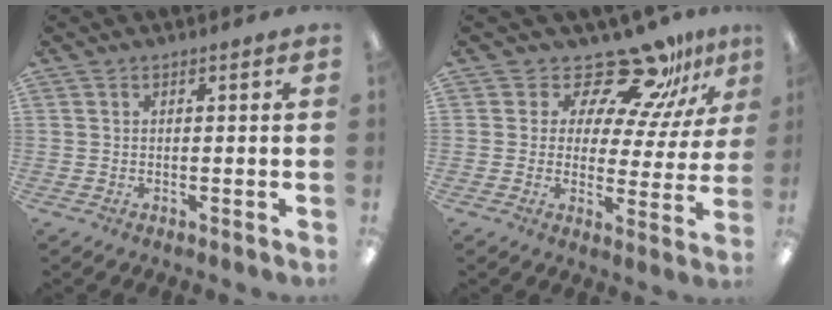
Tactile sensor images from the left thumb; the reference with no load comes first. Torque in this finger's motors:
{"motor_torque": [-0.08, 0.53, -0.41, 0.07, -0.06]}